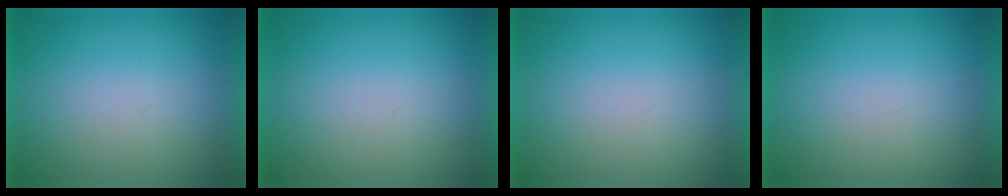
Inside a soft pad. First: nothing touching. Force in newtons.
{"total": 0.0}
{"total": 1.0}
{"total": 1.9}